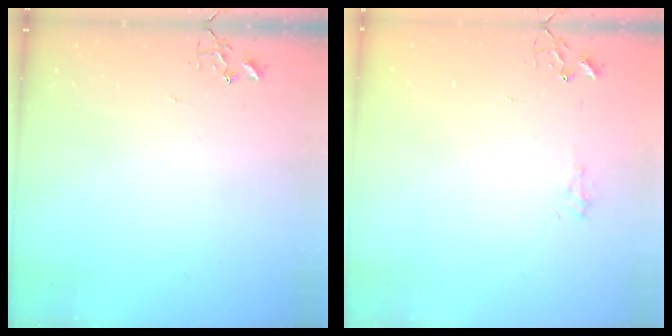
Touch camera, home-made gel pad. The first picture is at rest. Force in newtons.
{"total": 6.7, "press": 6.6, "slide": 0.7}